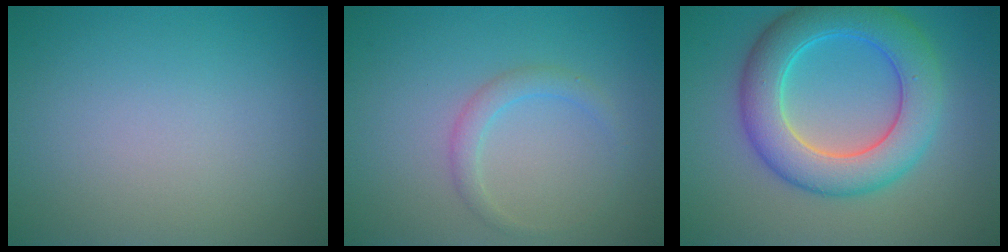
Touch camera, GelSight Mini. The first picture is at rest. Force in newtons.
{"total": 1.7, "press": 1.7, "slide": 0.1}
{"total": 7.6, "press": 7.6, "slide": 0.2}